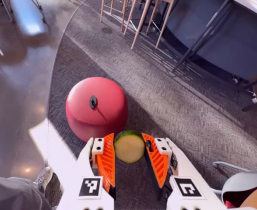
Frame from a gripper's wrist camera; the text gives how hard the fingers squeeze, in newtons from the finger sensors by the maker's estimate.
{"total": 13.3, "left": 13.3, "right": 13.3}